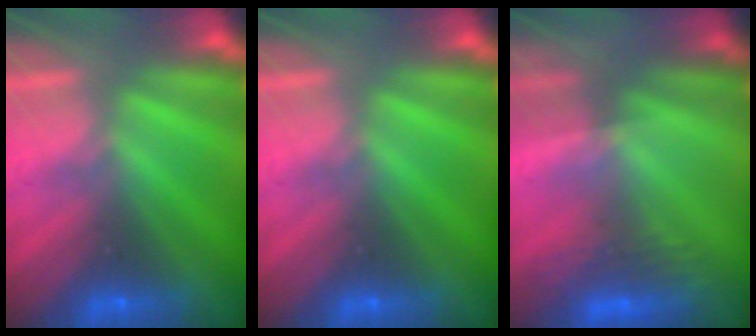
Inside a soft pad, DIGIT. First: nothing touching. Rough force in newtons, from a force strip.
{"total": 0.0}
{"total": 2.8}